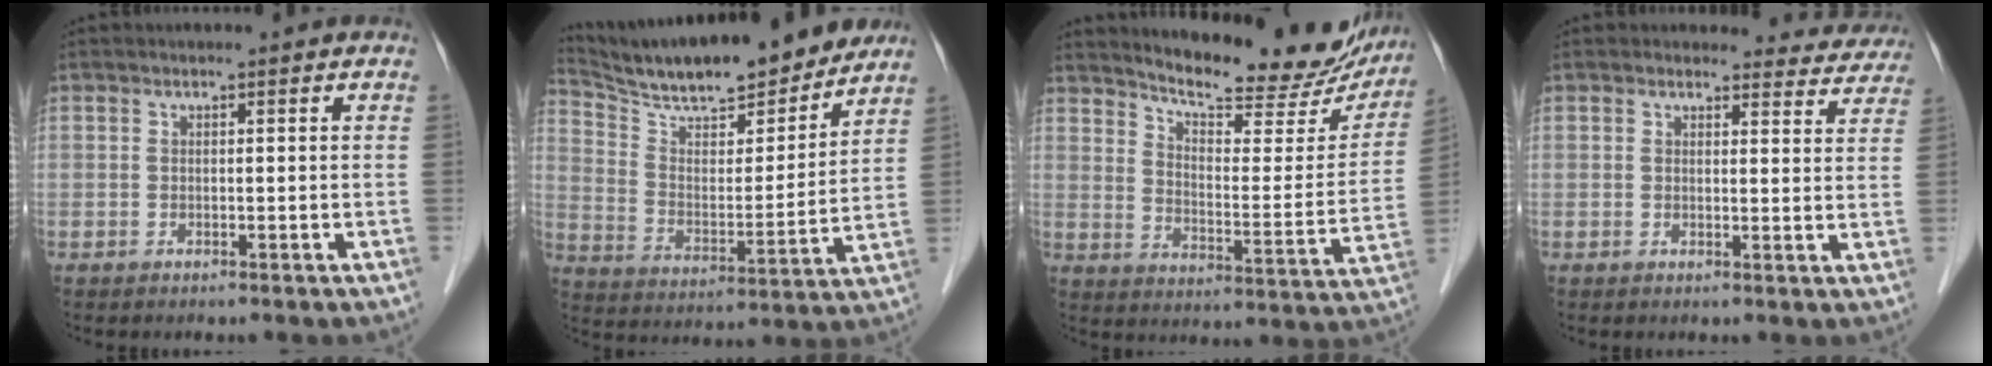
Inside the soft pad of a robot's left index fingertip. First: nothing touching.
{"total": 19.7, "force": [17.8, 3.1, 8.1], "torque": [-0.142, -0.006, 0.281]}
{"total": 20.9, "force": [18.9, 4.7, 7.5], "torque": [-0.098, -0.042, 0.244]}
{"total": 7.4, "force": [7.0, 2.4, -0.5], "torque": [0.038, -0.015, 0.050]}